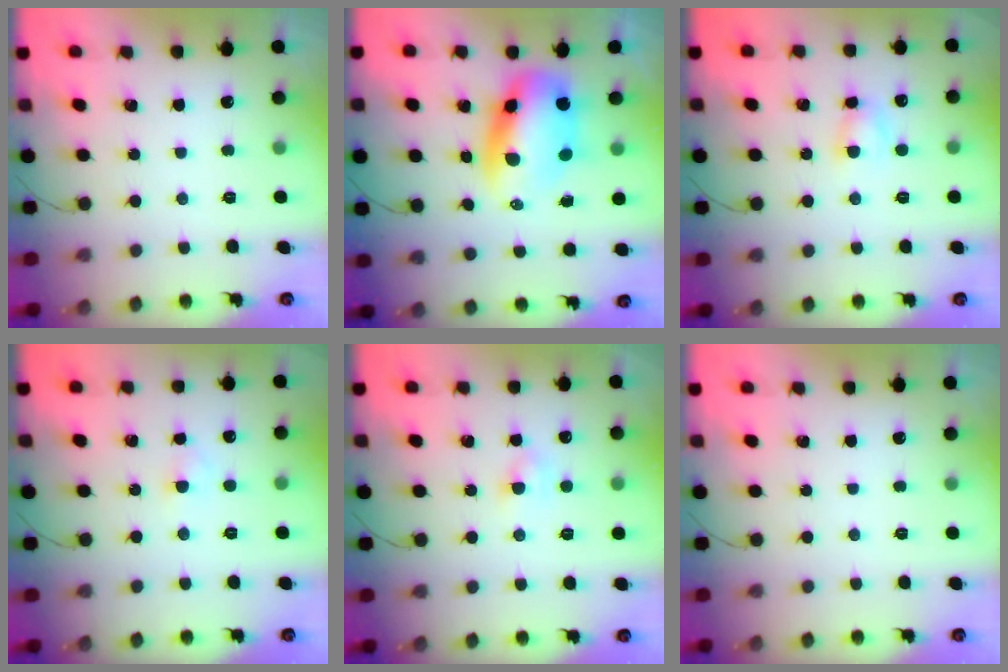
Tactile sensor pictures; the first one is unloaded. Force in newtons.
{"total": 10.7, "press": 10.4, "slide": 2.7}
{"total": 4.0, "press": 3.8, "slide": 1.0}
{"total": 2.1, "press": 1.8, "slide": 0.9}
{"total": 3.0, "press": 2.9, "slide": 0.8}
{"total": 0.0}